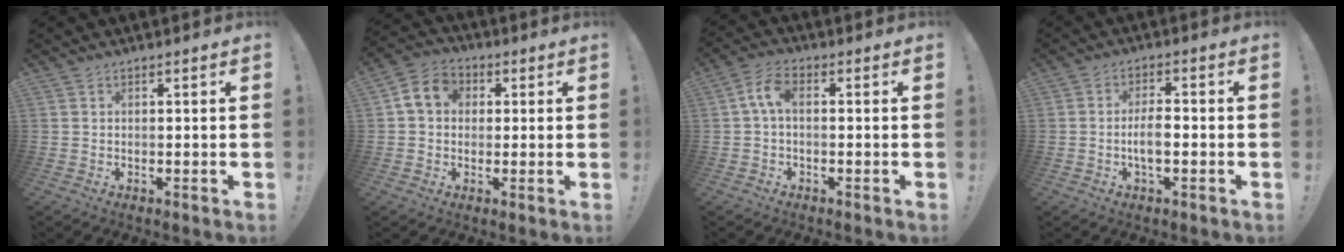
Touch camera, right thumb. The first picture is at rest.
{"total": 8.5, "force": [1.6, 7.1, 4.5], "torque": [-0.072, 0.016, 0.037]}
{"total": 6.0, "force": [0.3, 2.9, 5.2], "torque": [-0.113, 0.009, 0.007]}
{"total": 5.7, "force": [-1.4, 2.0, 5.1], "torque": [-0.103, 0.005, -0.026]}